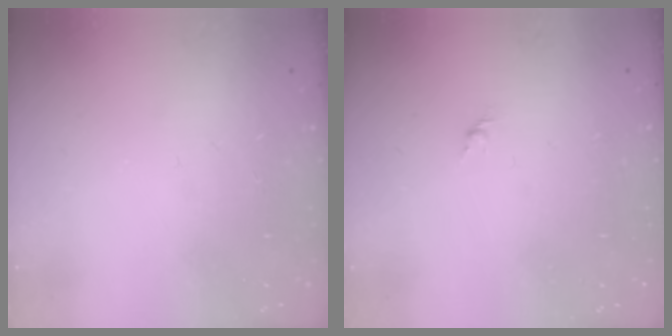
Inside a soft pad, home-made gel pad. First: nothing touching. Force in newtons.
{"total": 1.6, "press": 1.5, "slide": 0.6}